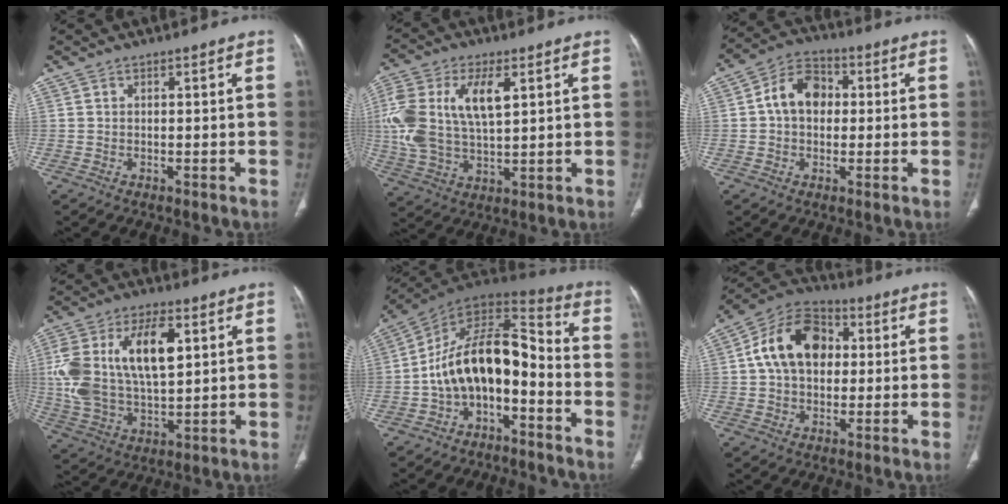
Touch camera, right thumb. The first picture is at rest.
{"total": 17.2, "force": [4.1, 8.9, 14.1], "torque": [-0.309, 0.005, 0.079]}
{"total": 9.0, "force": [0.8, 6.8, 5.9], "torque": [-0.080, 0.022, 0.003]}
{"total": 19.7, "force": [4.5, 10.2, 16.2], "torque": [-0.312, 0.001, 0.085]}
{"total": 15.8, "force": [-4.6, 8.9, 12.2], "torque": [-0.186, 0.097, -0.082]}
{"total": 14.8, "force": [2.1, 10.6, 10.1], "torque": [-0.150, 0.023, 0.024]}